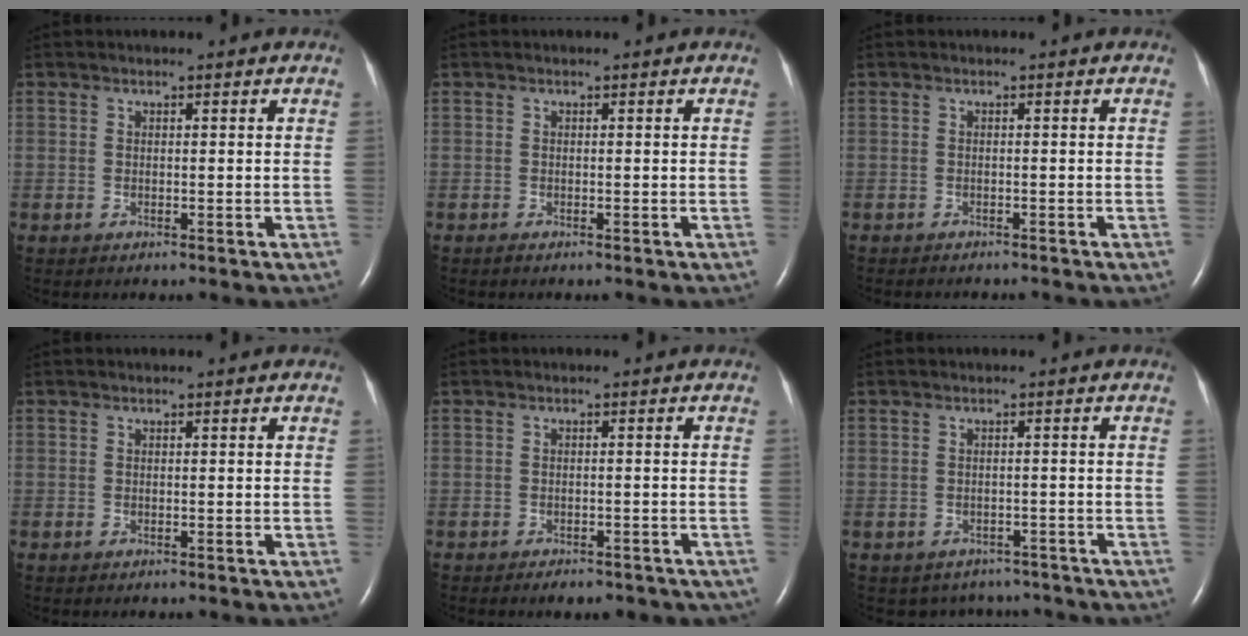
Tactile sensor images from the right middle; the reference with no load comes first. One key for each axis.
{"total": 0.0}
{"total": 2.6, "fx": -2.4, "fy": 0.6, "fz": 1.0, "tx": -0.017, "ty": -0.004, "tz": -0.024}
{"total": 0.0}
{"total": 5.6, "fx": -4.6, "fy": 2.3, "fz": 2.2, "tx": -0.024, "ty": 0.002, "tz": -0.044}
{"total": 4.7, "fx": -4.0, "fy": 2.5, "fz": -0.2, "tx": 0.005, "ty": 0.012, "tz": -0.042}